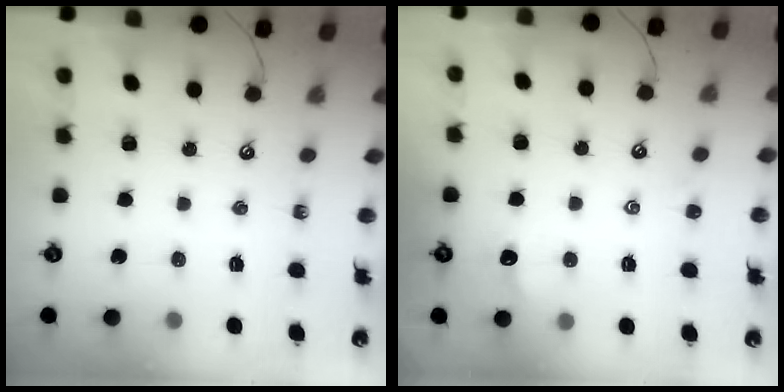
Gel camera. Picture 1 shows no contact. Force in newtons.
{"total": 1.1, "press": 1.0, "slide": 0.5}